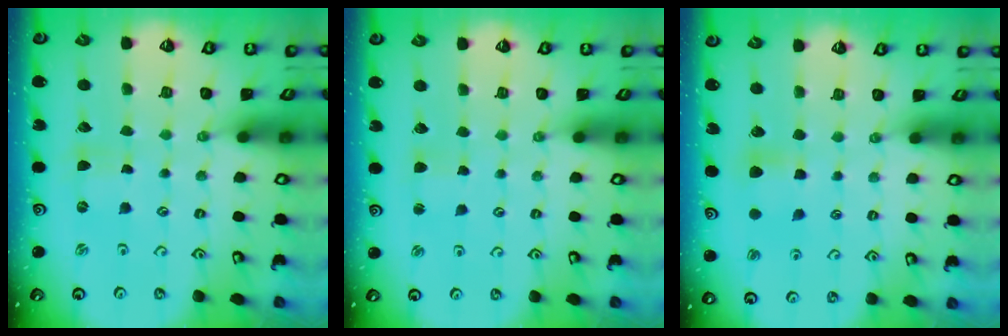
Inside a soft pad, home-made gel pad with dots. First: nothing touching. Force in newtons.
{"total": 1.9, "press": 1.9, "slide": 0.2}
{"total": 5.5, "press": 5.5, "slide": 0.8}